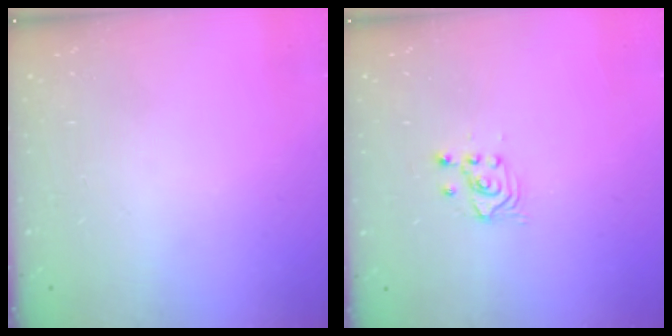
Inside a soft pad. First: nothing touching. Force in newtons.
{"total": 2.7, "press": 2.7, "slide": 0.3}